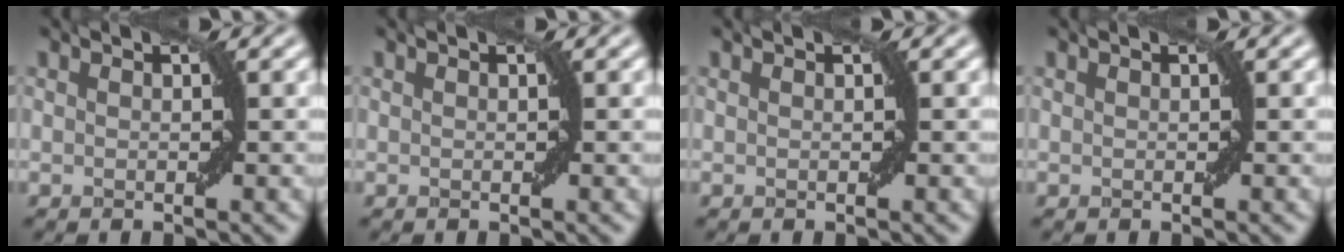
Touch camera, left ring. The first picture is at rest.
{"total": 0.0}
{"total": 0.0}
{"total": 0.0}